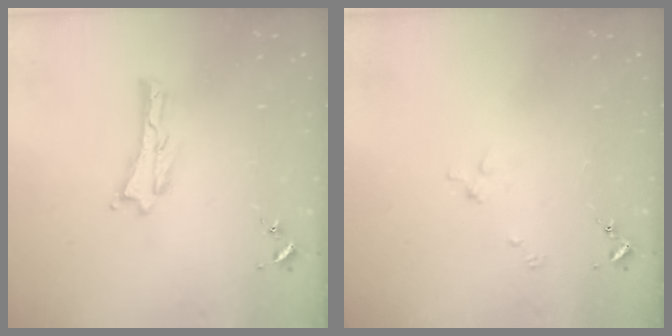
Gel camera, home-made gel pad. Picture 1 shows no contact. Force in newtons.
{"total": 2.0, "press": 2.0, "slide": 0.2}